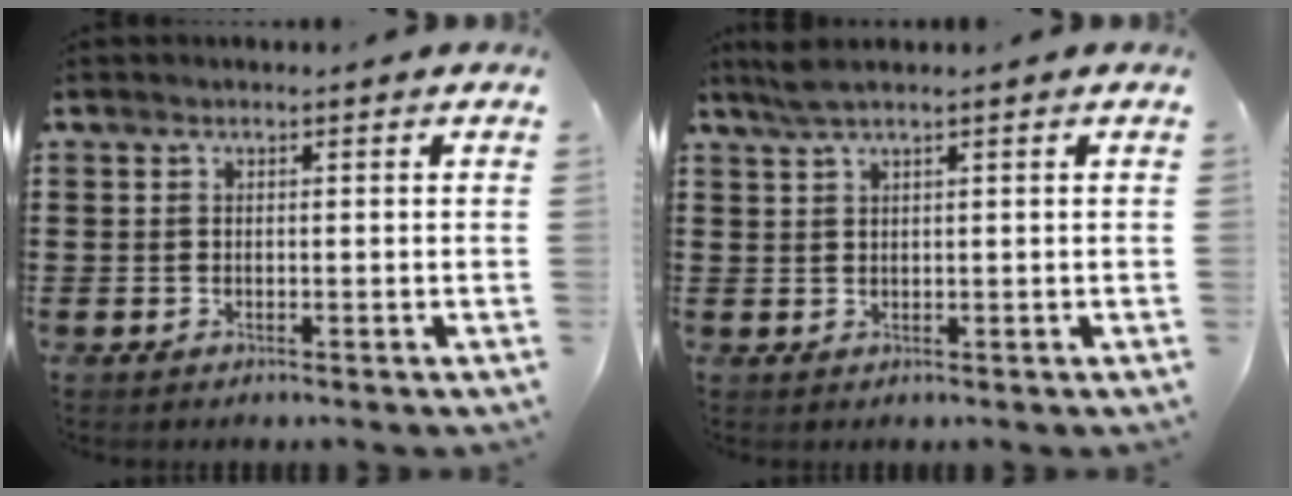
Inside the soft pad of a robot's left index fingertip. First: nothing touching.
{"total": 2.3, "force": [1.6, 0.1, 1.6], "torque": [-0.034, 0.001, 0.029]}